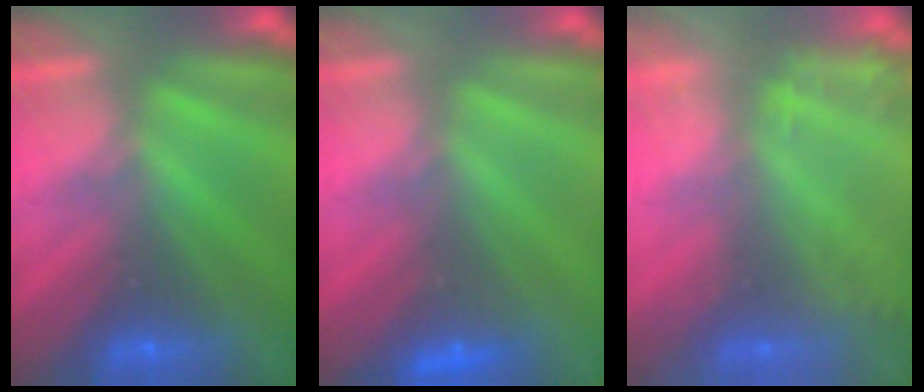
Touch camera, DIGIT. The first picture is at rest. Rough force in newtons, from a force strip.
{"total": 2.3}
{"total": 1.8}